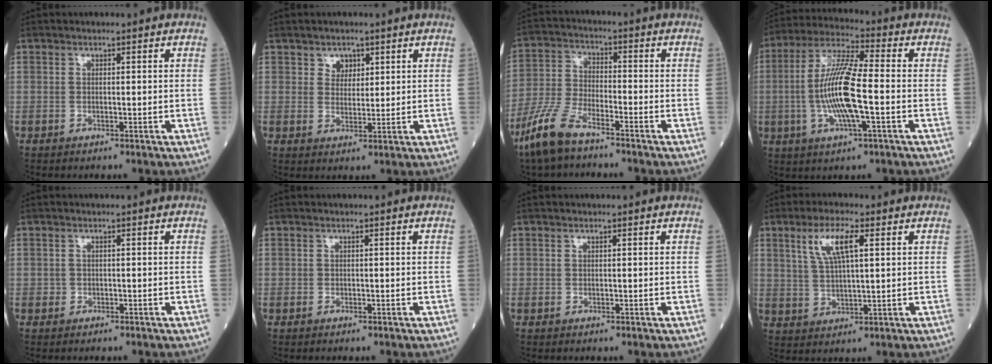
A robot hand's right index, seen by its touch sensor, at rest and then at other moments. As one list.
[{"total": 2.6, "force": [1.5, 2.0, 0.9], "torque": [-0.011, 0.000, 0.025]}, {"total": 9.0, "force": [-6.7, 2.4, 5.5], "torque": [-0.132, -0.019, -0.139]}, {"total": 12.4, "force": [-1.9, 1.5, 12.1], "torque": [-0.244, 0.000, -0.038]}, {"total": 0.5, "force": [-0.3, 0.4, 0.0], "torque": [-0.003, 0.004, -0.006]}, {"total": 0.0}, {"total": 0.0}, {"total": 7.1, "force": [3.0, 1.4, 6.3], "torque": [-0.128, 0.008, 0.060]}]